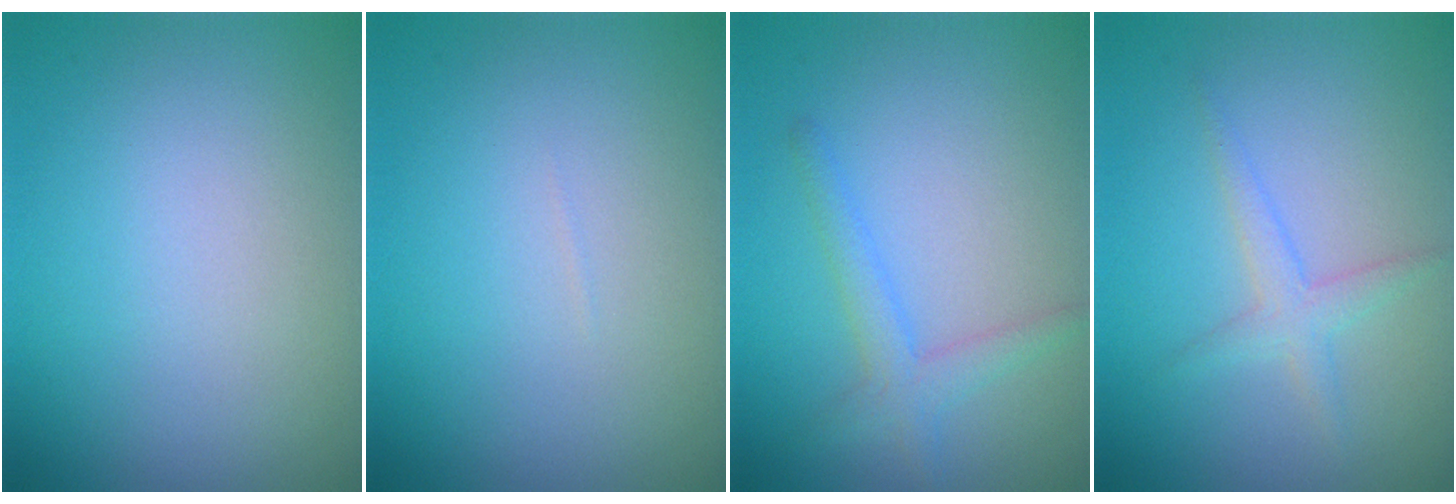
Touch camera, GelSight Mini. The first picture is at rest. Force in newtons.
{"total": 0.0}
{"total": 2.2, "press": 2.2, "slide": 0.1}
{"total": 1.8, "press": 1.8, "slide": 0.0}